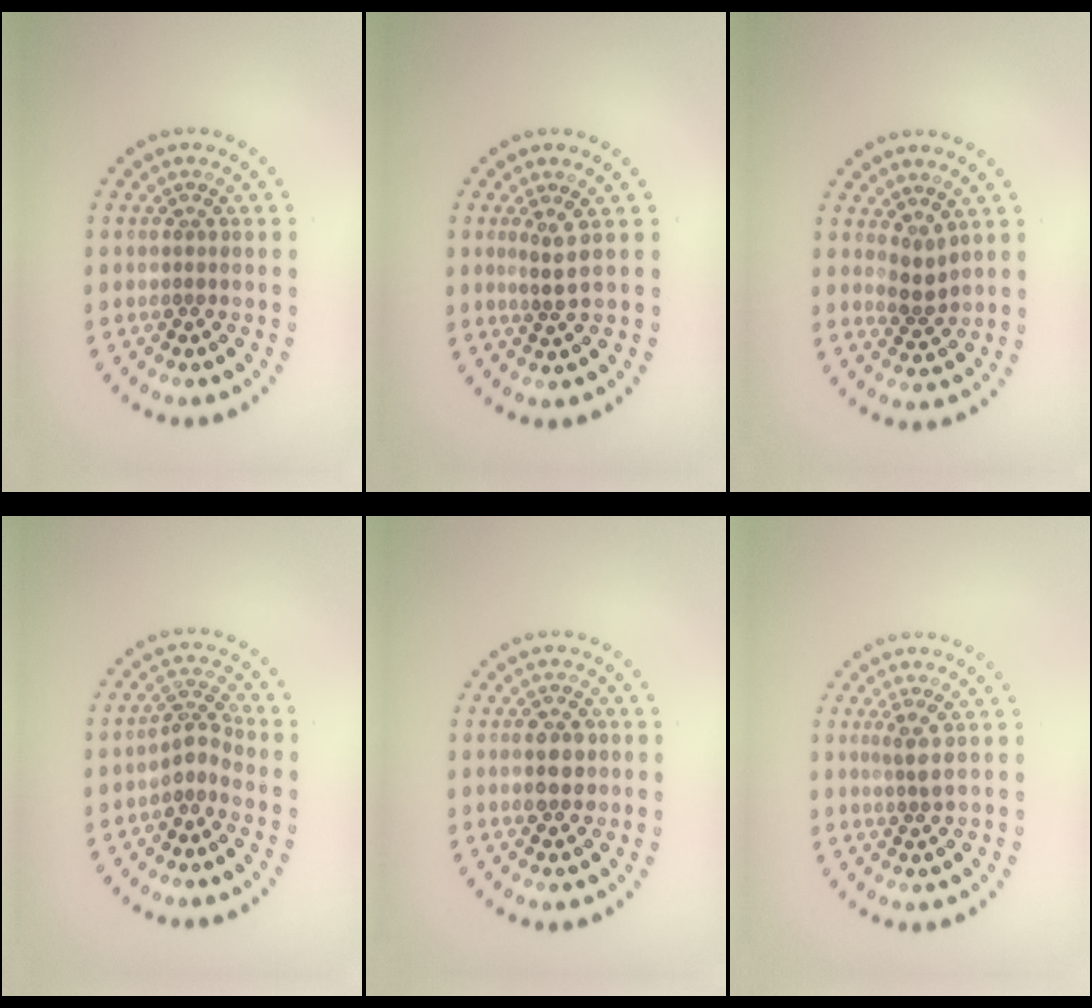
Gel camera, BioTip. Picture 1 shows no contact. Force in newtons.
{"total": 1.8, "press": 1.1, "slide": 1.4}
{"total": 1.5, "press": 1.2, "slide": 0.9}
{"total": 2.3, "press": 1.6, "slide": 1.6}
{"total": 2.4, "press": 2.4, "slide": 0.1}
{"total": 1.8, "press": 1.2, "slide": 1.3}